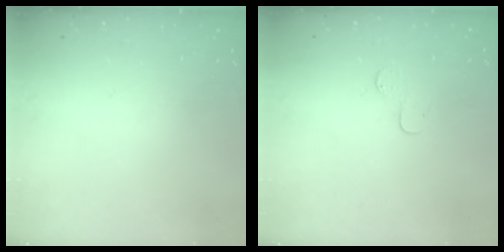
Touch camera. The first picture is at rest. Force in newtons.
{"total": 3.7, "press": 3.7, "slide": 0.3}